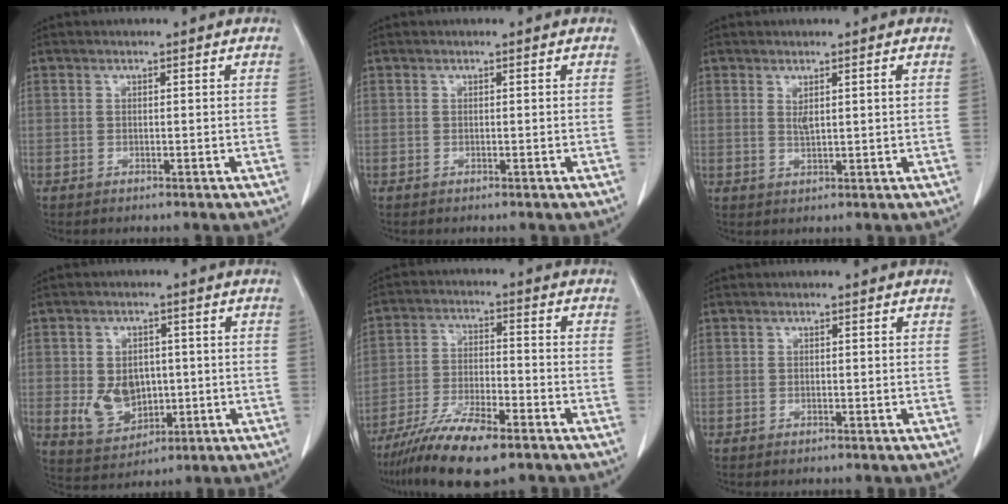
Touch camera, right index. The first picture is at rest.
{"total": 0.0}
{"total": 2.4, "force": [0.8, 0.2, 2.2], "torque": [-0.042, -0.002, 0.019]}
{"total": 7.3, "force": [-0.3, 5.6, 4.6], "torque": [-0.086, 0.004, 0.011]}
{"total": 12.3, "force": [-8.7, 2.4, 8.3], "torque": [-0.153, -0.023, -0.153]}
{"total": 0.0}